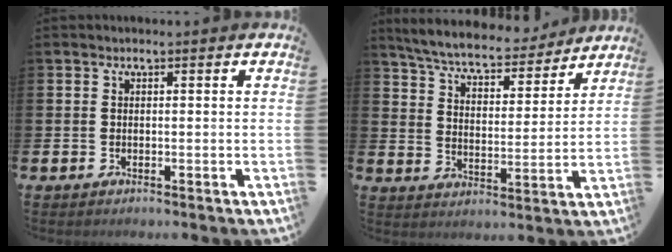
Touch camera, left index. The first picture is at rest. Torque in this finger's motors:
{"motor_torque": [1.03, -0.92, 0.41, 0.14]}